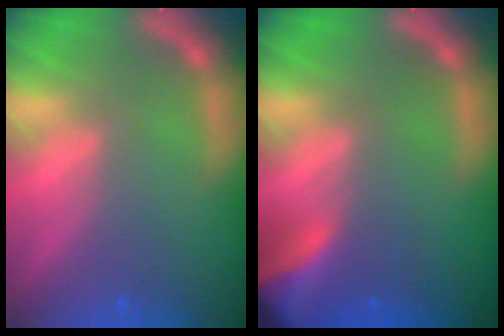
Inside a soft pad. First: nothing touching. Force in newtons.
{"total": 6.9}